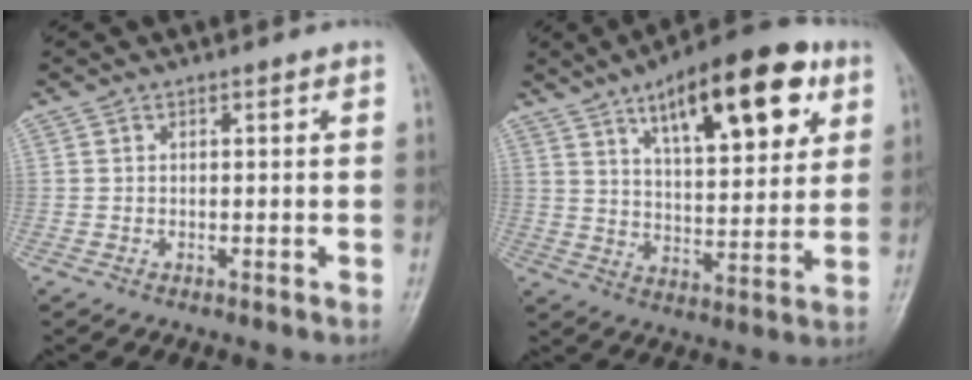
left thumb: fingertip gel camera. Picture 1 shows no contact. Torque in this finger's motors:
{"motor_torque": [0.68, 0.79, 1.78, -0.97, 0.20]}